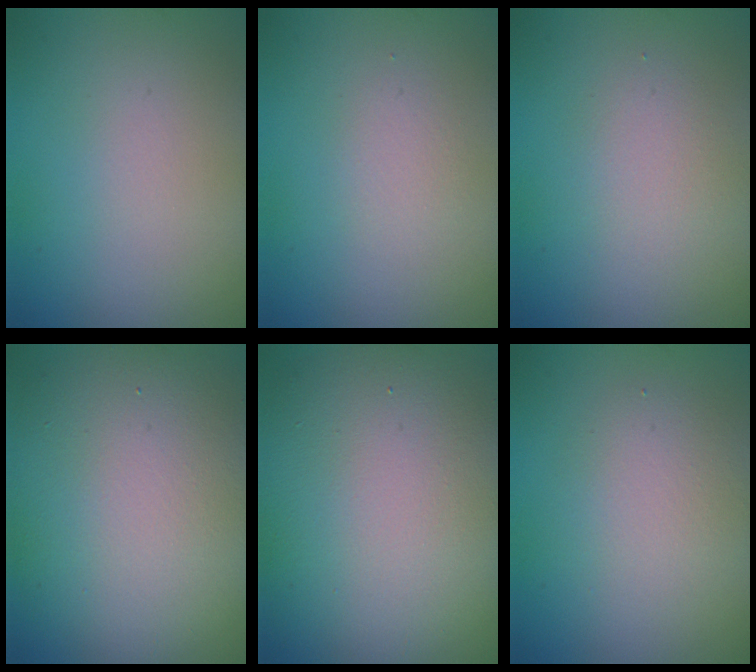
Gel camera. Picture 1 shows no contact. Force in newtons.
{"total": 1.1, "press": 1.1, "slide": 0.0}
{"total": 1.7, "press": 1.7, "slide": 0.2}
{"total": 12.3, "press": 12.3, "slide": 1.0}
{"total": 14.1, "press": 14.1, "slide": 1.4}
{"total": 2.8, "press": 2.8, "slide": 0.2}